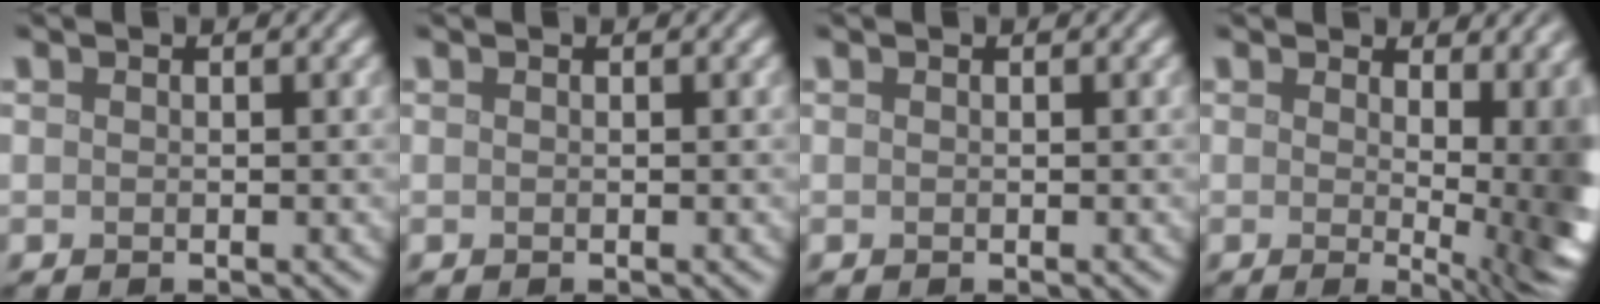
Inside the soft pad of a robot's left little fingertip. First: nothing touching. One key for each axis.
{"total": 0.0}
{"total": 0.0}
{"total": 9.7, "fx": 1.5, "fy": 3.6, "fz": 8.8, "tx": -0.062, "ty": 0.000, "tz": 0.020}